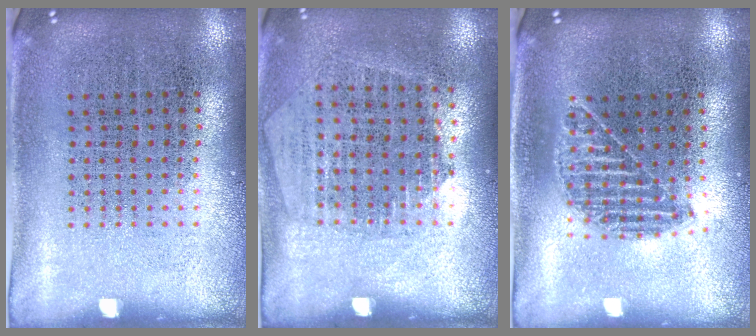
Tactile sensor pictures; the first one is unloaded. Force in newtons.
{"total": 1.3, "press": 1.1, "slide": 0.6}
{"total": 1.2, "press": 1.1, "slide": 0.5}